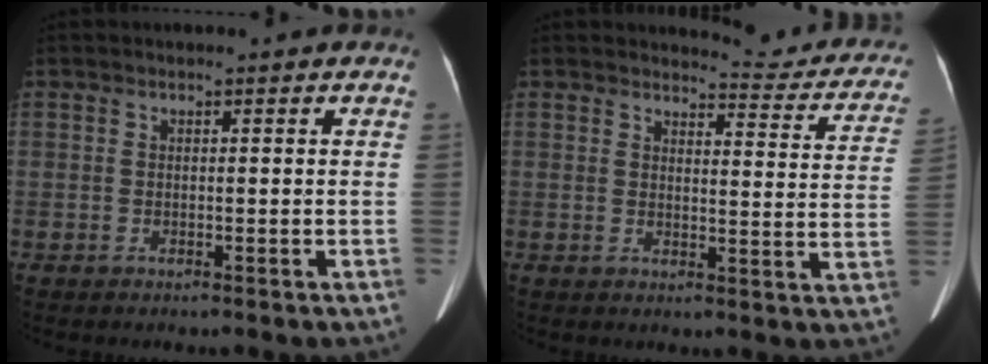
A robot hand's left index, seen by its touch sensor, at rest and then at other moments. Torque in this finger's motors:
{"motor_torque": [0.48, -0.68, -0.12, -0.02]}